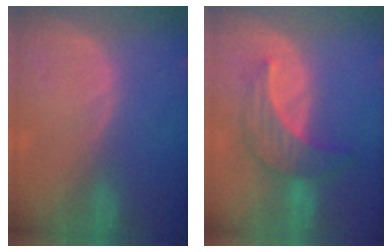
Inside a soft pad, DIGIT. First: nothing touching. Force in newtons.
{"total": 7.0, "press": 6.6, "slide": 2.3}